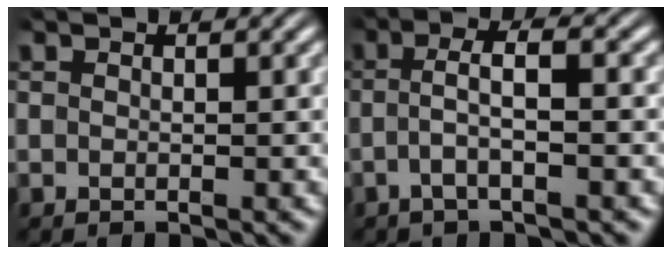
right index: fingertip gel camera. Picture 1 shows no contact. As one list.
[{"total": 3.2, "force": [-1.0, 0.7, 2.9], "torque": [-0.056, 0.001, -0.021]}]